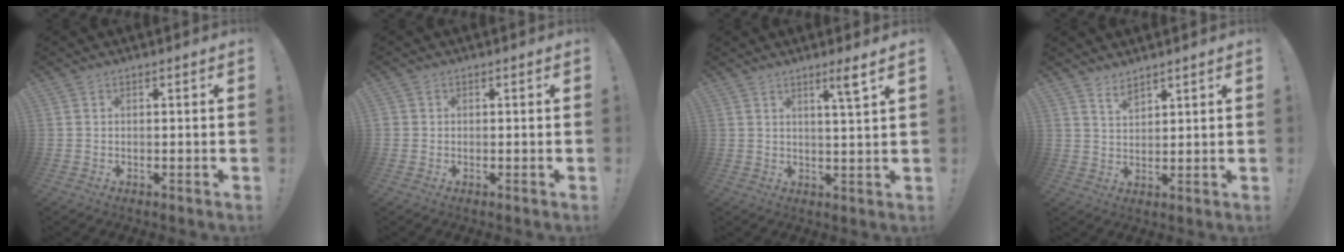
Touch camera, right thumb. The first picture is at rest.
{"total": 0.9, "force": [0.0, 0.9, 0.0], "torque": [0.000, 0.002, -0.001]}
{"total": 5.1, "force": [3.0, -0.9, 4.1], "torque": [-0.060, -0.022, 0.041]}
{"total": 3.7, "force": [3.2, 1.0, 1.4], "torque": [-0.026, -0.021, 0.059]}